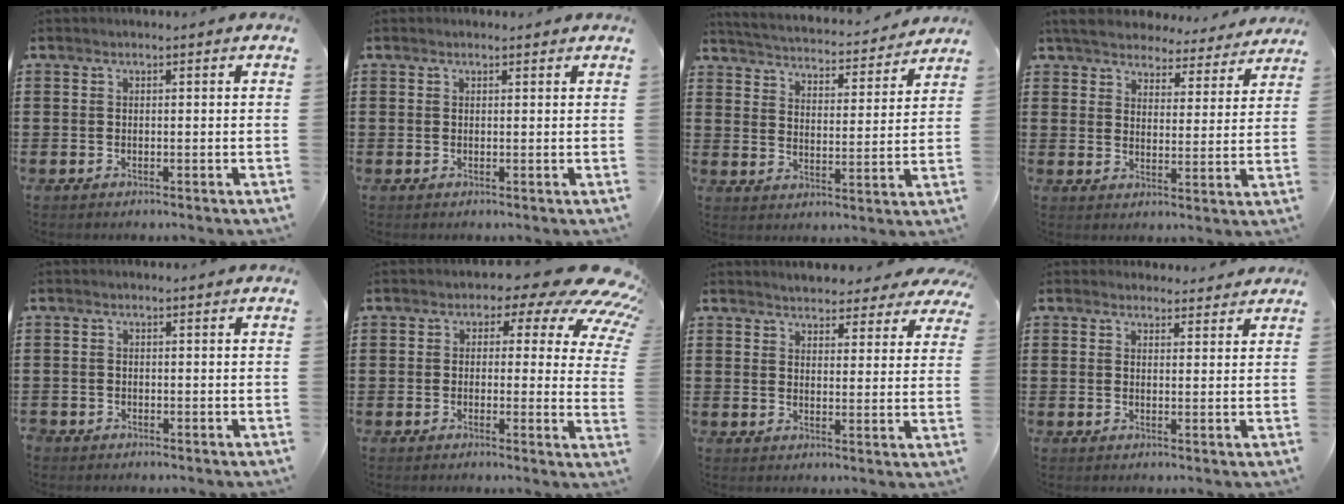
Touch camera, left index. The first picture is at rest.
{"total": 0.5, "force": [0.4, 0.2, 0.2], "torque": [-0.005, 0.001, 0.009]}
{"total": 3.6, "force": [3.6, -0.1, 0.2], "torque": [-0.027, -0.033, 0.054]}
{"total": 5.3, "force": [5.2, 0.5, 0.6], "torque": [-0.040, -0.034, 0.090]}
{"total": 0.8, "force": [-0.7, 0.4, -0.1], "torque": [-0.001, 0.003, -0.016]}
{"total": 7.0, "force": [4.3, 3.3, 4.5], "torque": [-0.068, -0.030, 0.064]}
{"total": 3.4, "force": [3.4, 0.5, 0.0], "torque": [-0.016, -0.011, 0.060]}
{"total": 2.5, "force": [2.4, 0.7, 0.2], "torque": [-0.001, -0.004, 0.044]}